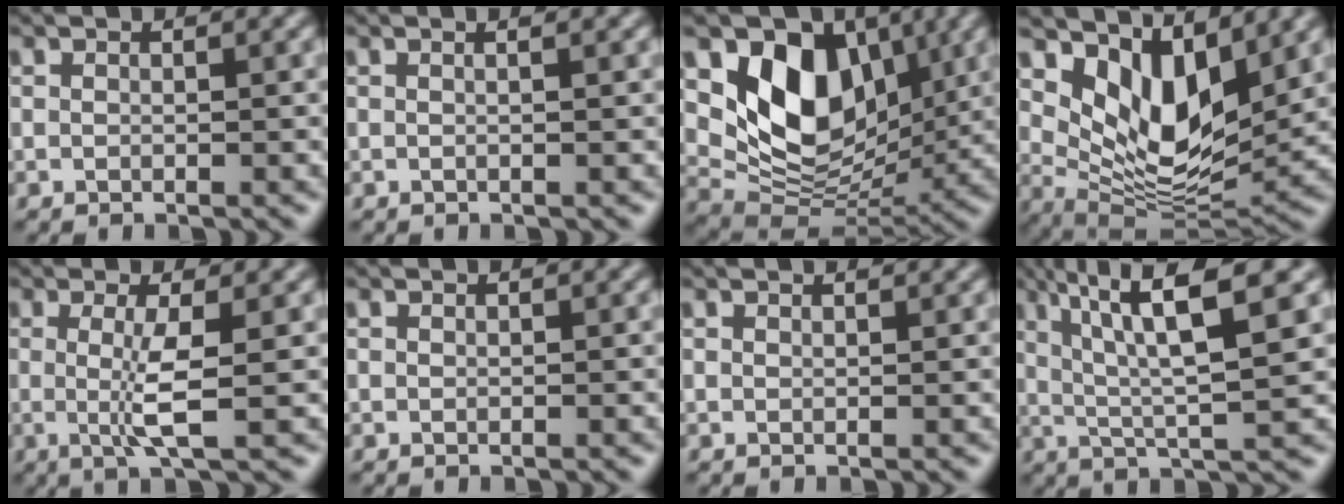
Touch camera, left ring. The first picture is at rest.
{"total": 1.2, "force": [0.4, 0.5, 1.0], "torque": [-0.011, 0.004, -0.009]}
{"total": 8.3, "force": [3.2, 5.9, 4.9], "torque": [-0.089, -0.015, 0.064]}
{"total": 8.2, "force": [3.6, 4.0, 6.2], "torque": [-0.117, -0.019, 0.073]}
{"total": 3.1, "force": [-0.4, 0.3, 3.1], "torque": [-0.069, -0.004, -0.002]}
{"total": 0.0}
{"total": 1.5, "force": [1.3, 0.4, 0.5], "torque": [0.000, 0.006, 0.005]}
{"total": 8.1, "force": [3.3, 1.5, 7.2], "torque": [-0.114, 0.016, 0.062]}